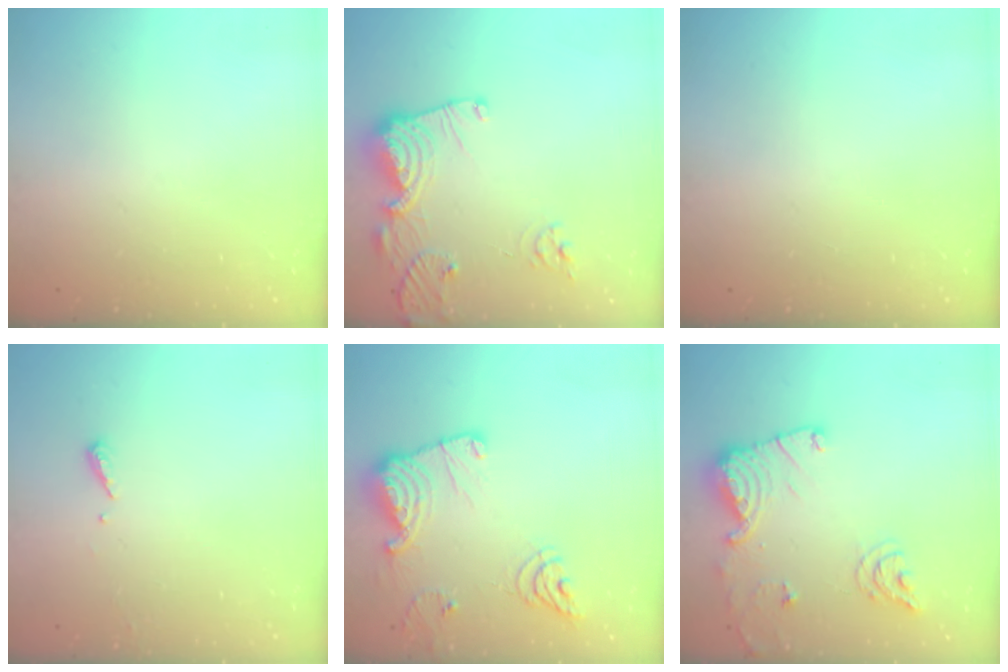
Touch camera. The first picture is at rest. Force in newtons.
{"total": 15.3, "press": 15.2, "slide": 1.7}
{"total": 0.0}
{"total": 5.3, "press": 5.3, "slide": 0.5}
{"total": 16.6, "press": 16.5, "slide": 1.8}
{"total": 15.1, "press": 15.0, "slide": 1.5}